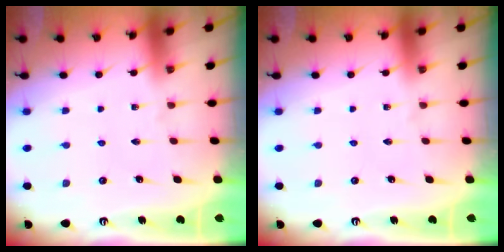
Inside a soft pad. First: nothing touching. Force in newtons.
{"total": 0.0}